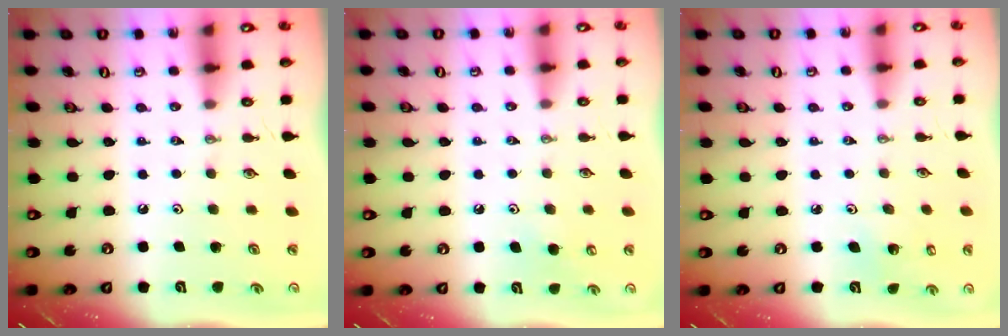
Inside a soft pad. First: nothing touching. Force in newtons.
{"total": 6.0, "press": 5.9, "slide": 0.8}
{"total": 3.2, "press": 3.2, "slide": 0.2}